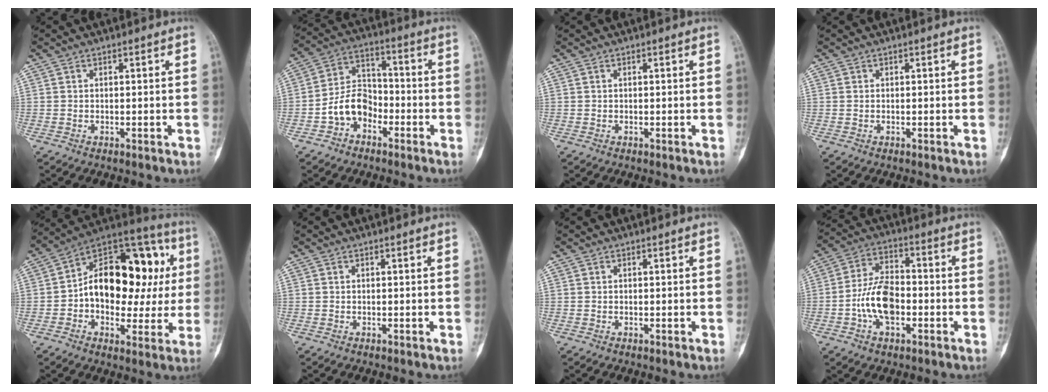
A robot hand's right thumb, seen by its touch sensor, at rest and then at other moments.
{"total": 9.0, "force": [-3.8, 6.5, 4.9], "torque": [-0.066, 0.044, -0.079]}
{"total": 0.0}
{"total": 0.0}
{"total": 23.6, "force": [2.1, 14.4, 18.7], "torque": [-0.233, 0.042, 0.025]}
{"total": 0.0}
{"total": 0.0}
{"total": 10.7, "force": [-2.6, 6.1, 8.4], "torque": [-0.144, 0.026, -0.056]}